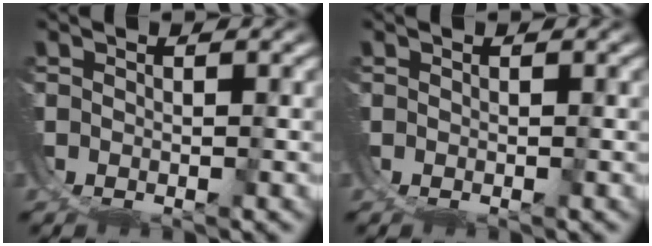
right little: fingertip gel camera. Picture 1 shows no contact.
{"total": 0.0}